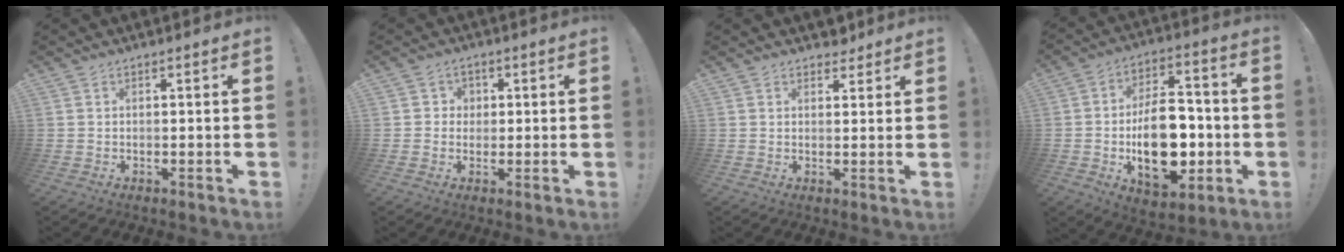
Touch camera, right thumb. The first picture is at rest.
{"total": 3.0, "force": [0.1, 2.9, 0.6], "torque": [-0.010, 0.004, 0.002]}
{"total": 3.2, "force": [2.5, 1.9, 0.7], "torque": [0.002, -0.015, 0.044]}
{"total": 21.1, "force": [-4.1, 12.6, 16.5], "torque": [-0.267, 0.016, -0.056]}